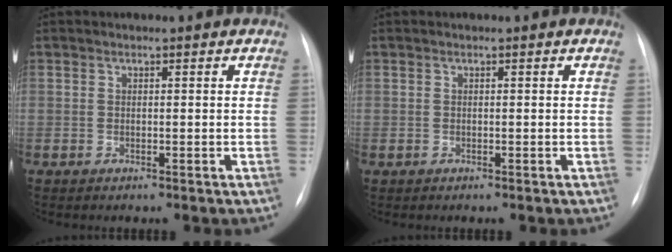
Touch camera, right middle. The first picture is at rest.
{"total": 0.0}